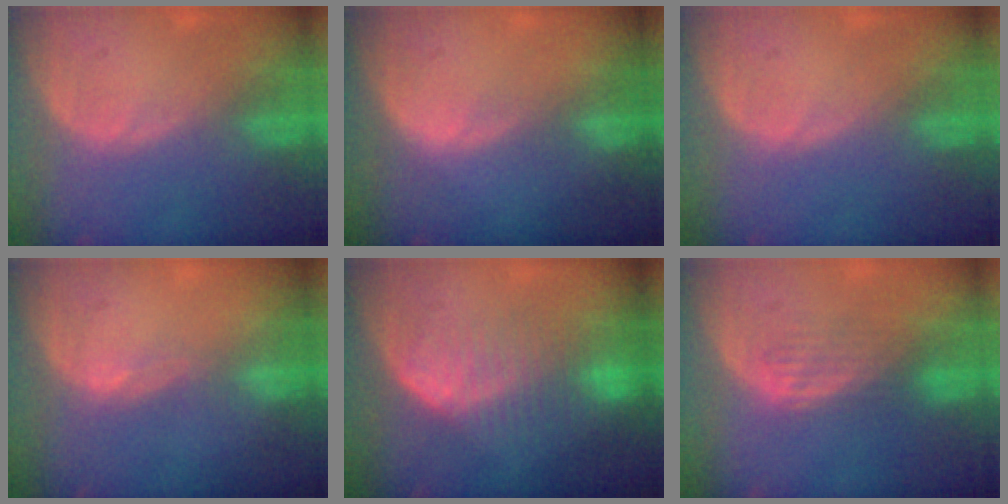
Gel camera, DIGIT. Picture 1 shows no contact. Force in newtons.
{"total": 0.8, "press": 0.5, "slide": 0.7}
{"total": 0.0}
{"total": 1.0, "press": 0.7, "slide": 0.7}
{"total": 7.9, "press": 7.4, "slide": 2.5}
{"total": 3.5, "press": 3.2, "slide": 1.5}